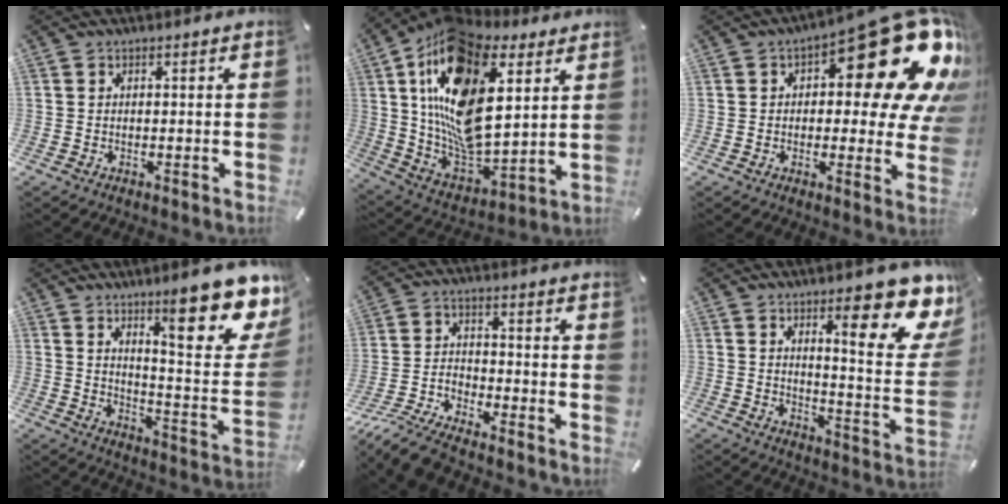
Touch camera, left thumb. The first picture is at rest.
{"total": 22.9, "force": [8.6, 13.8, 16.2], "torque": [-0.349, -0.056, 0.146]}
{"total": 24.5, "force": [11.0, 9.6, 19.6], "torque": [-0.241, -0.082, 0.181]}
{"total": 18.9, "force": [13.0, 5.1, 12.7], "torque": [-0.171, -0.103, 0.208]}
{"total": 9.4, "force": [-8.4, 2.5, 3.6], "torque": [-0.070, 0.036, -0.163]}
{"total": 17.5, "force": [10.5, 4.8, 13.2], "torque": [-0.175, -0.074, 0.162]}